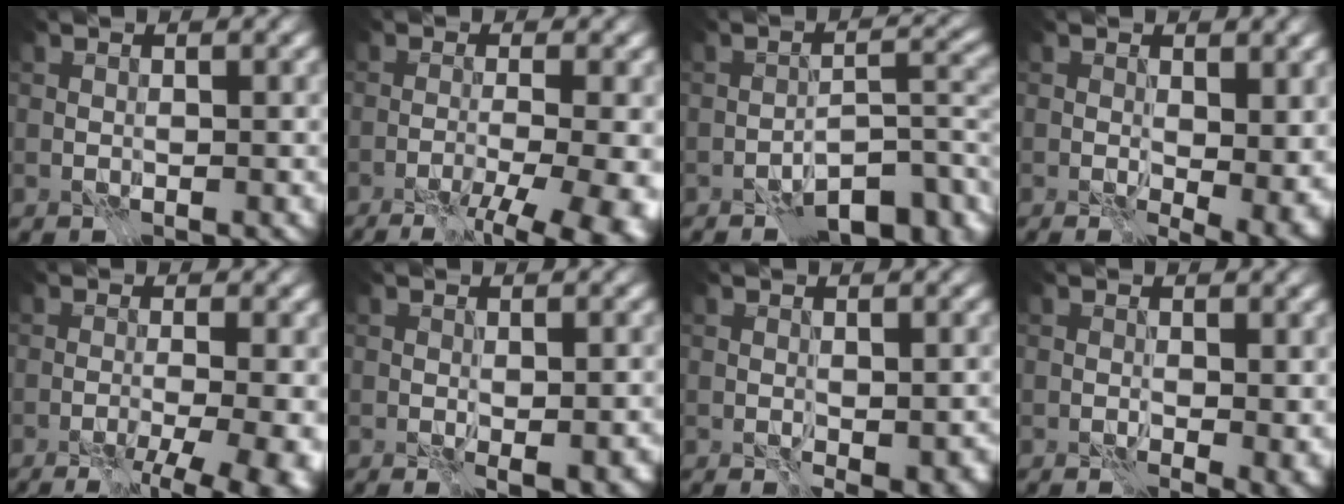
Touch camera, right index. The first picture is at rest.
{"total": 8.3, "force": [-4.1, 2.2, 7.0], "torque": [-0.074, -0.014, -0.055]}
{"total": 7.5, "force": [-5.3, 2.8, 4.4], "torque": [-0.048, -0.002, -0.087]}
{"total": 4.8, "force": [0.7, 2.6, 4.0], "torque": [-0.059, -0.010, 0.019]}
{"total": 7.1, "force": [-3.2, 1.8, 6.0], "torque": [-0.062, -0.014, -0.038]}
{"total": 2.5, "force": [-1.0, 0.8, 2.1], "torque": [-0.034, -0.005, -0.012]}
{"total": 2.6, "force": [-0.5, 1.4, 2.1], "torque": [-0.032, -0.006, -0.005]}
{"total": 2.2, "force": [0.1, 1.1, 1.9], "torque": [-0.027, -0.004, 0.003]}